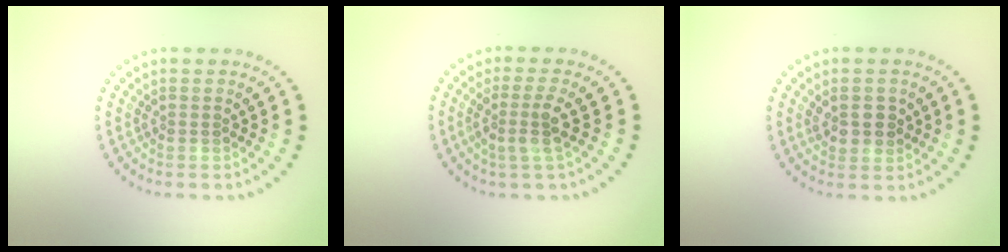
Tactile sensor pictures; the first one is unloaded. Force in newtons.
{"total": 2.5, "press": 1.9, "slide": 1.6}
{"total": 2.6, "press": 2.5, "slide": 0.7}